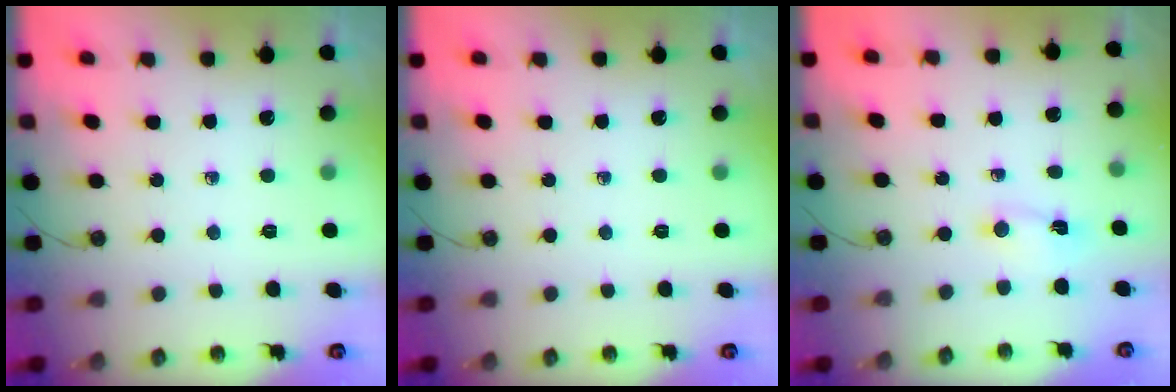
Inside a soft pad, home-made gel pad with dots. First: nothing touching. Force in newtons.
{"total": 0.0}
{"total": 1.1, "press": 1.0, "slide": 0.4}